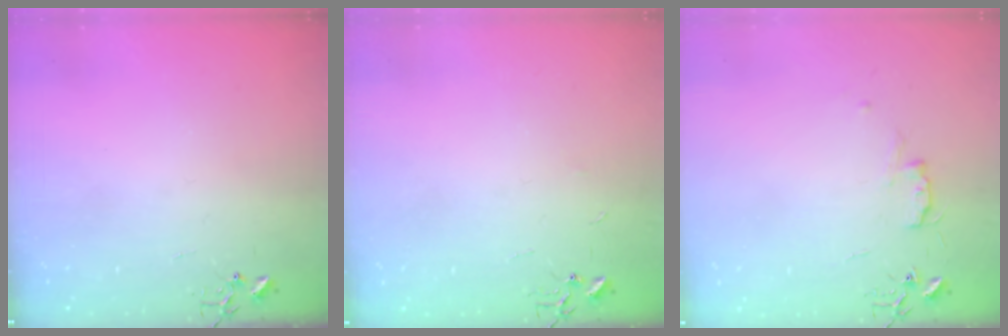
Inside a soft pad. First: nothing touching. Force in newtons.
{"total": 2.4, "press": 2.4, "slide": 0.3}
{"total": 5.8, "press": 5.7, "slide": 0.7}